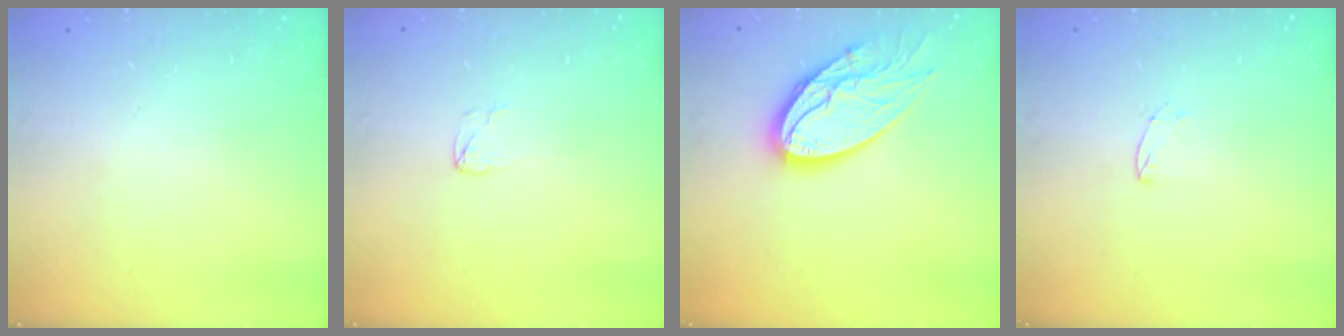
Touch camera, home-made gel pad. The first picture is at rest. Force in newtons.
{"total": 2.7, "press": 2.7, "slide": 0.2}
{"total": 19.3, "press": 19.2, "slide": 1.8}
{"total": 3.8, "press": 3.8, "slide": 0.4}